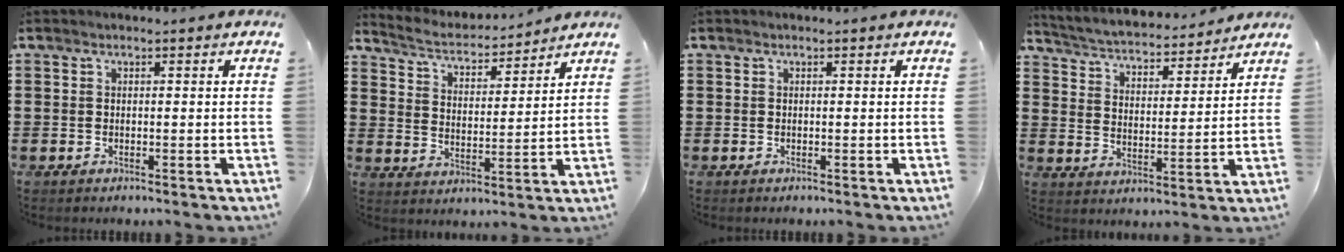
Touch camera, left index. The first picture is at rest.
{"total": 4.1, "force": [4.0, 0.5, 0.7], "torque": [-0.036, -0.030, 0.064]}
{"total": 0.0}
{"total": 3.8, "force": [3.7, 0.1, 0.7], "torque": [-0.035, -0.032, 0.057]}